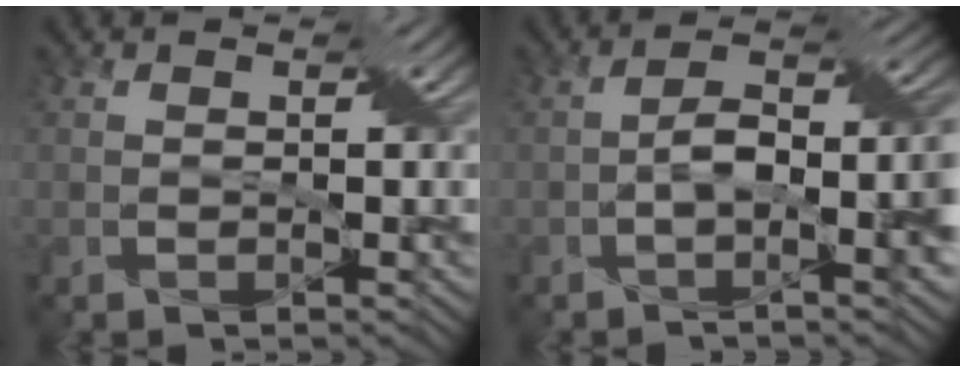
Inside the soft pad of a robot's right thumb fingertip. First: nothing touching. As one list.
[{"total": 7.6, "force": [-1.5, 2.8, 6.9], "torque": [-0.114, 0.010, -0.029]}]